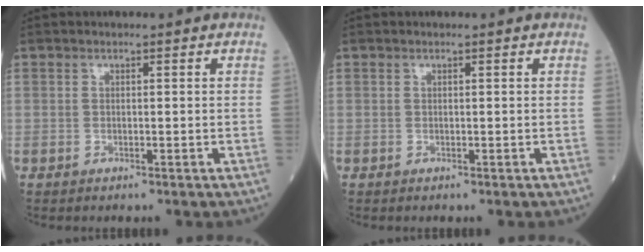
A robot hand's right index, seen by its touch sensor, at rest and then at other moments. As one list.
[{"total": 0.0}]